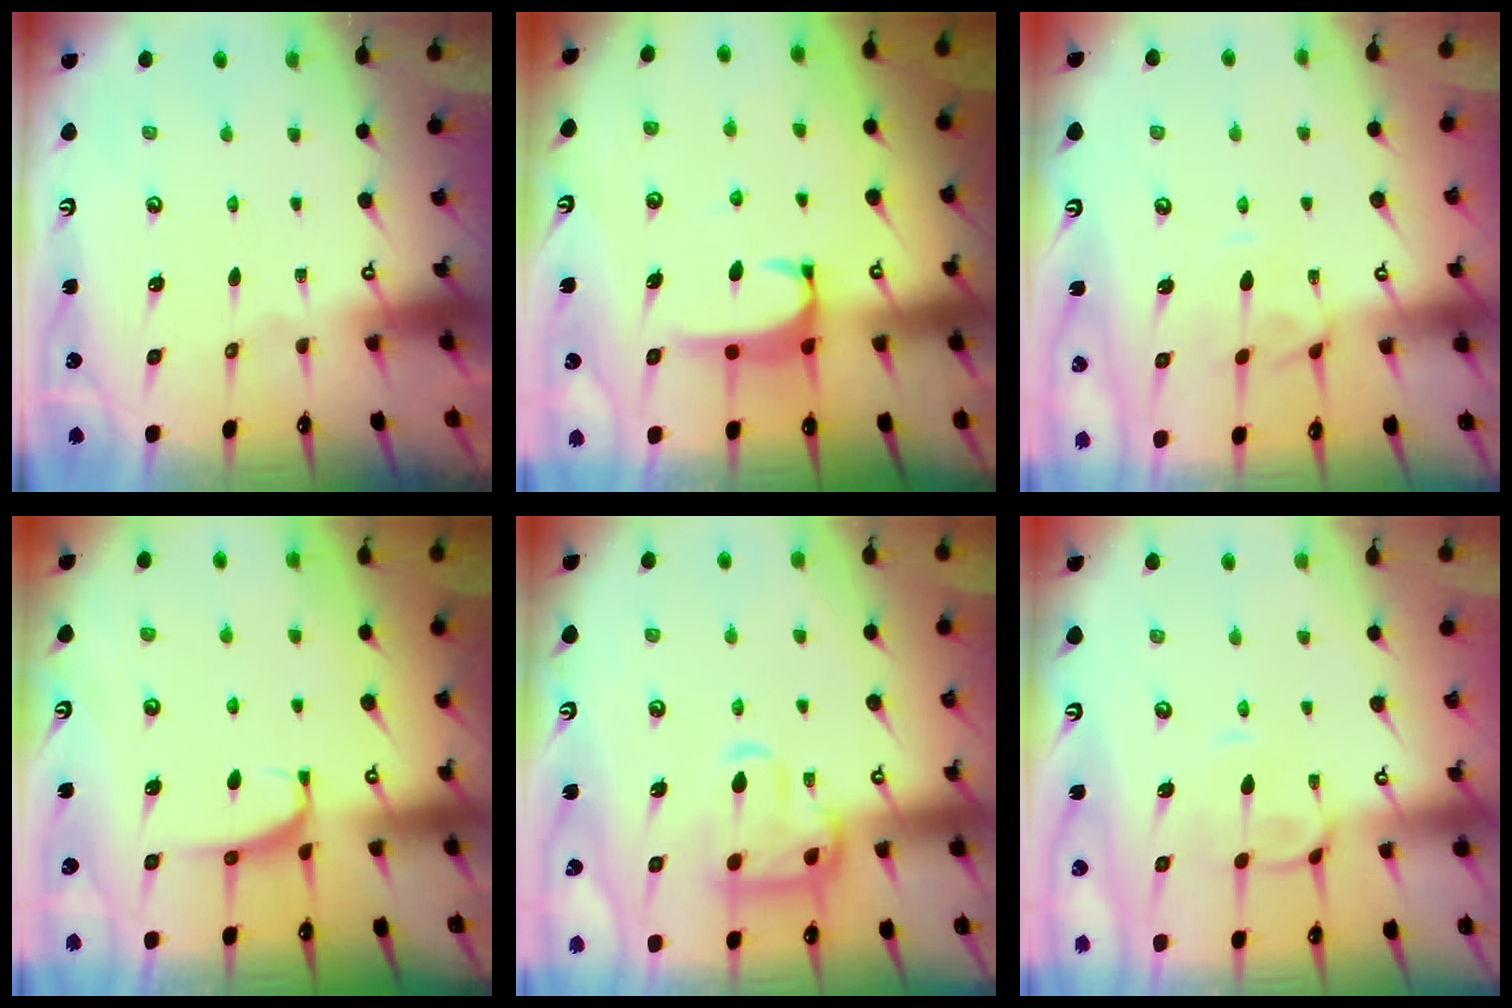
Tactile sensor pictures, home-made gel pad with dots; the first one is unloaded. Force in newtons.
{"total": 2.5, "press": 2.4, "slide": 0.7}
{"total": 1.3, "press": 1.2, "slide": 0.6}
{"total": 2.1, "press": 2.0, "slide": 0.6}
{"total": 5.4, "press": 5.1, "slide": 1.6}
{"total": 1.8, "press": 1.5, "slide": 0.9}